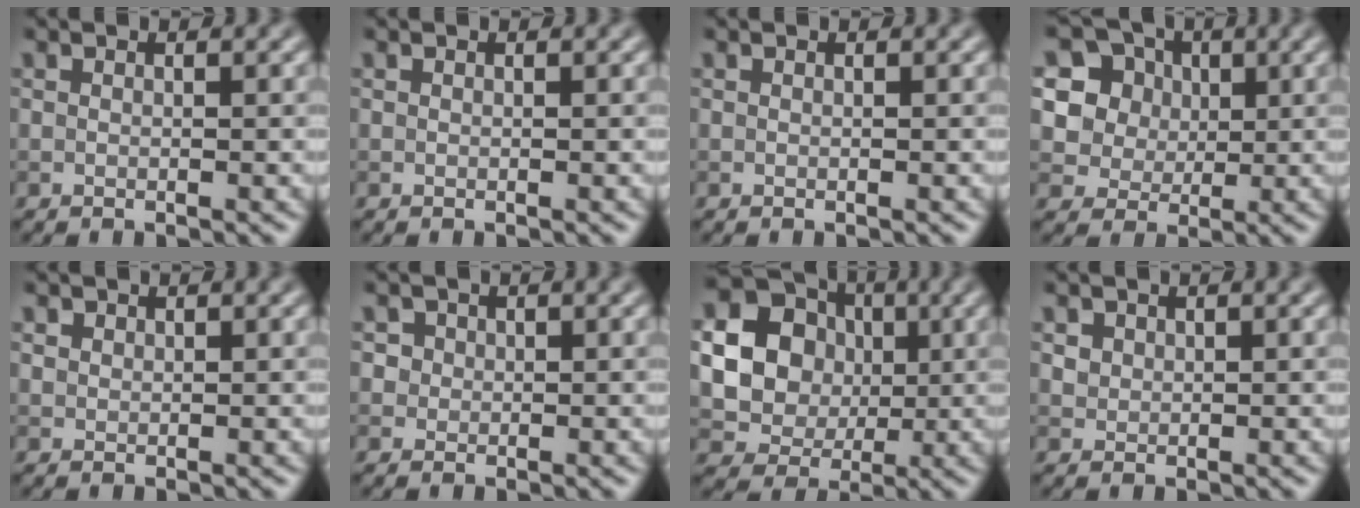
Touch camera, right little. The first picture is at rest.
{"total": 0.0}
{"total": 0.0}
{"total": 8.0, "force": [3.3, 6.6, 3.1], "torque": [-0.073, 0.013, 0.053]}
{"total": 0.8, "force": [0.6, 0.6, 0.1], "torque": [0.000, -0.001, 0.012]}
{"total": 1.9, "force": [0.8, 1.6, 0.6], "torque": [-0.003, 0.000, 0.019]}
{"total": 20.7, "force": [3.3, 19.3, 6.6], "torque": [-0.180, -0.005, 0.037]}
{"total": 1.0, "force": [0.4, 0.8, 0.2], "torque": [-0.001, -0.007, 0.014]}